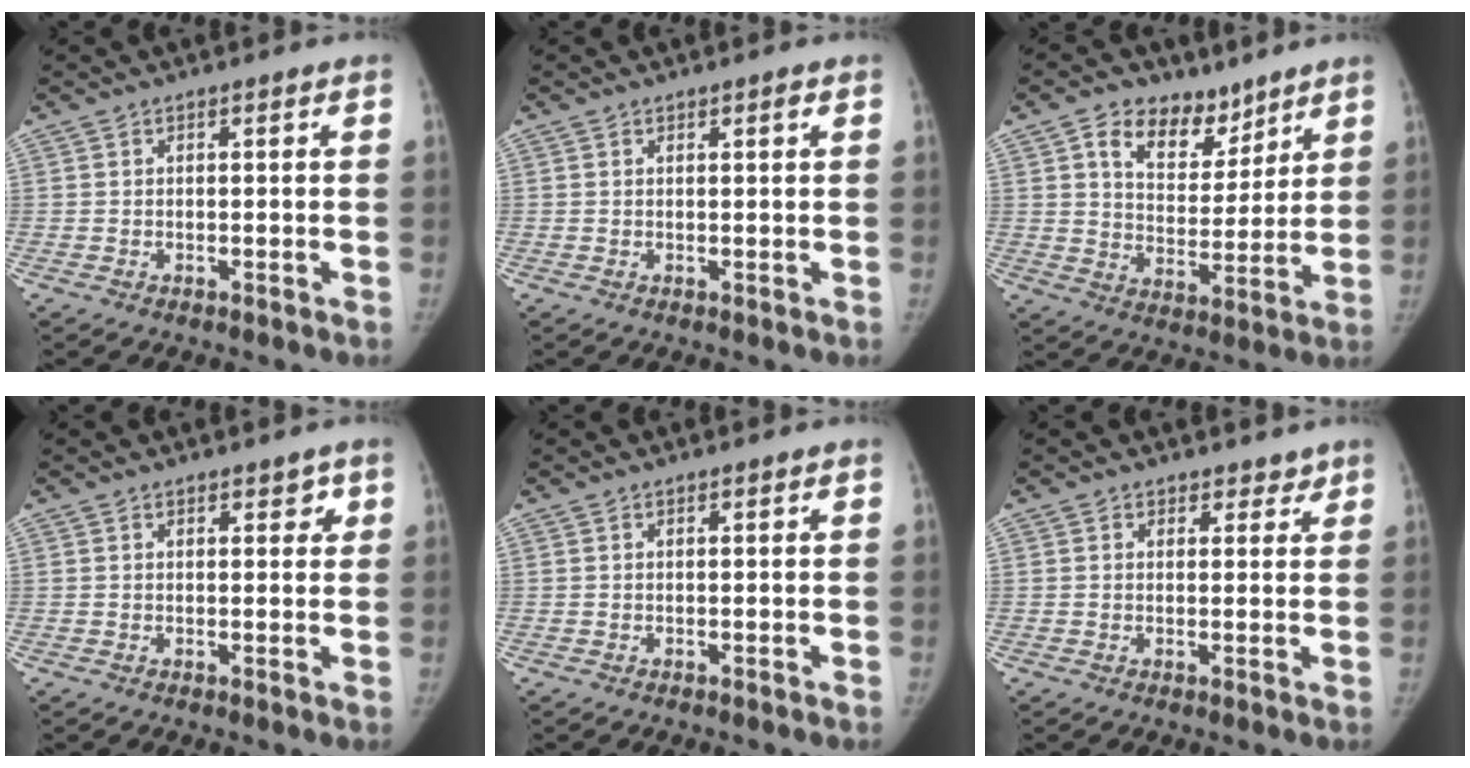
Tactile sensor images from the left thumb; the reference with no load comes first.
{"total": 0.7, "force": [0.5, 0.2, 0.4], "torque": [-0.001, -0.002, 0.007]}
{"total": 11.5, "force": [7.1, 7.4, 5.1], "torque": [-0.043, -0.040, 0.122]}
{"total": 2.3, "force": [1.4, 1.3, 1.2], "torque": [0.008, -0.005, 0.017]}
{"total": 0.0}
{"total": 2.5, "force": [1.9, 1.6, 0.0], "torque": [0.031, -0.010, 0.019]}